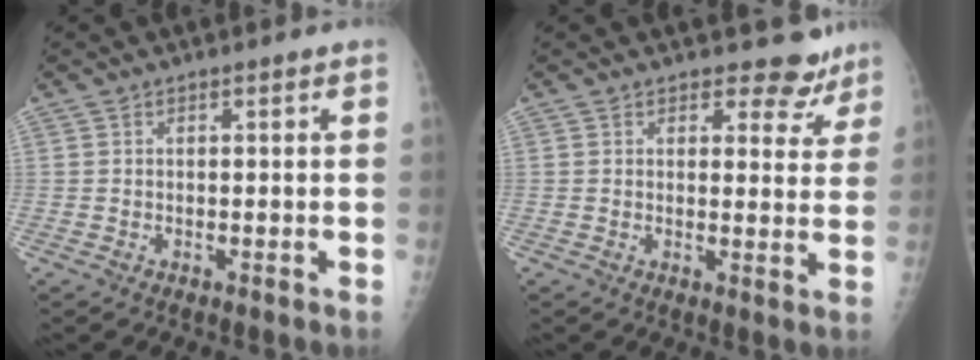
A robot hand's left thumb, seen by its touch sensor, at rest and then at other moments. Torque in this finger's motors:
{"motor_torque": [-0.32, 0.12, 0.03, -0.05, 0.04]}